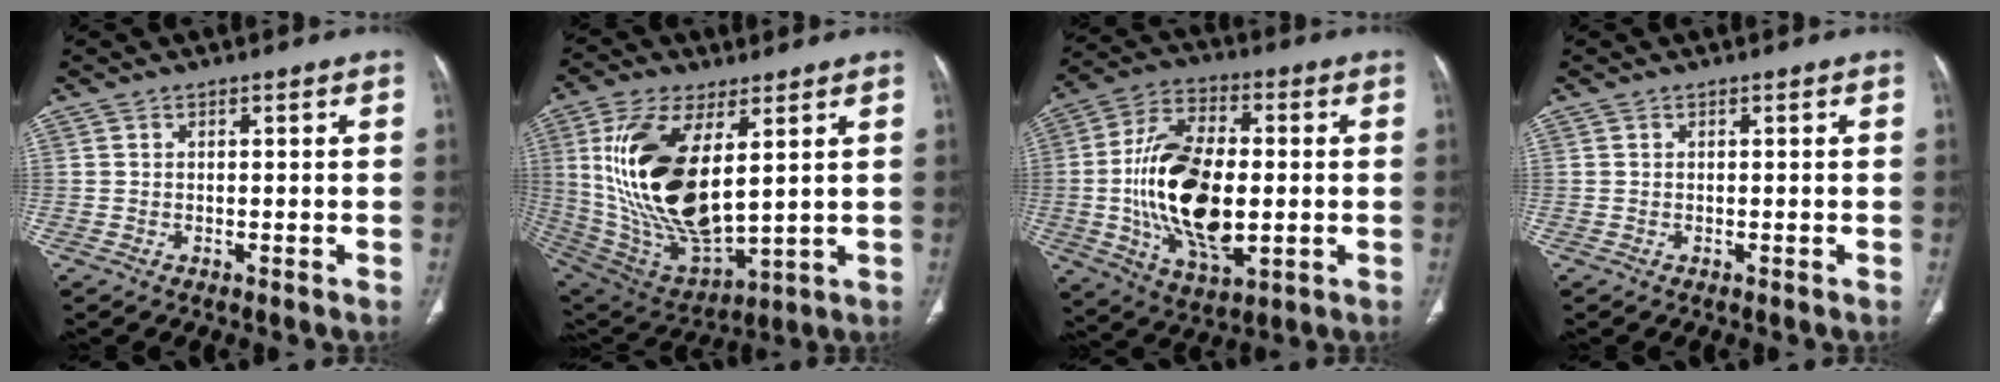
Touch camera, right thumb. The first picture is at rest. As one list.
[{"total": 22.5, "force": [5.1, 10.4, 19.3], "torque": [-0.378, -0.032, 0.112]}, {"total": 20.4, "force": [-1.2, 10.8, 17.3], "torque": [-0.317, 0.001, -0.014]}, {"total": 0.0}]